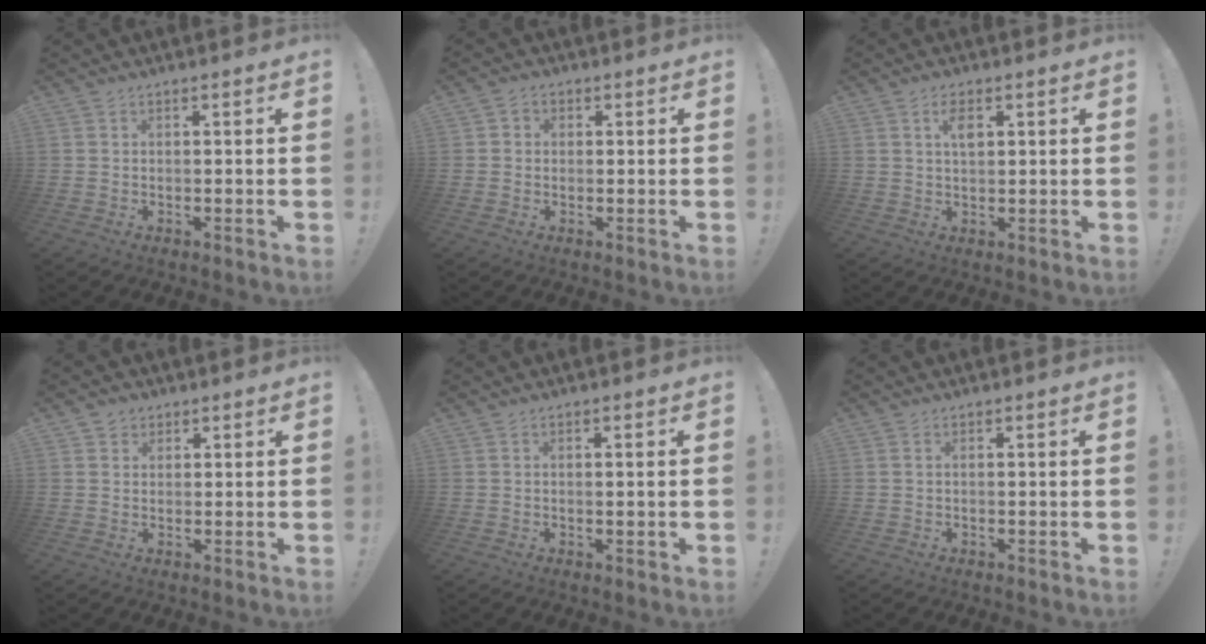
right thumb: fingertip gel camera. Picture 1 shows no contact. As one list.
[{"total": 2.6, "force": [0.1, 2.5, 0.9], "torque": [-0.009, 0.004, 0.001]}, {"total": 4.2, "force": [1.5, 2.0, 3.3], "torque": [-0.048, -0.004, 0.021]}, {"total": 3.0, "force": [1.7, 2.4, 0.5], "torque": [0.001, -0.006, 0.030]}, {"total": 1.0, "force": [0.3, 0.3, 1.0], "torque": [-0.010, -0.004, 0.005]}, {"total": 0.0}]